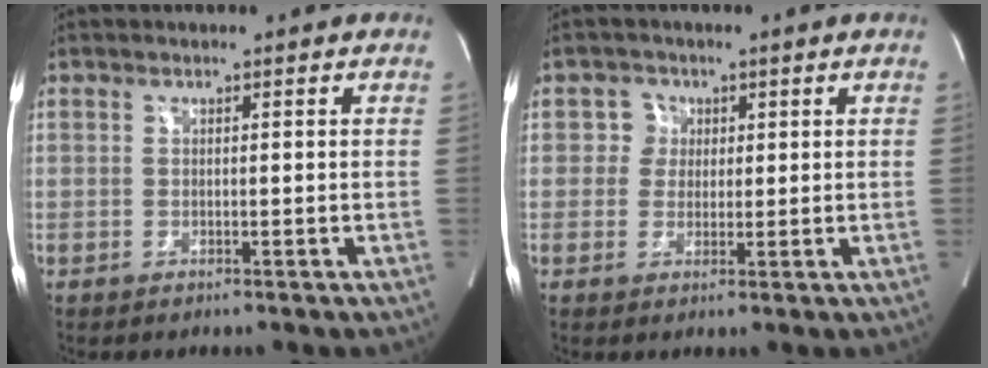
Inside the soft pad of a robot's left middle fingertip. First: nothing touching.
{"total": 2.7, "force": [0.6, 2.6, 0.2], "torque": [0.001, 0.006, 0.009]}